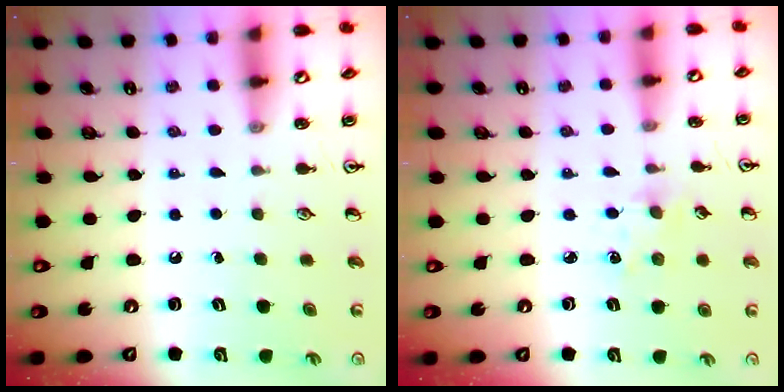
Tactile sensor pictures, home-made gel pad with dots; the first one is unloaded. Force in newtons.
{"total": 2.6, "press": 2.6, "slide": 0.4}